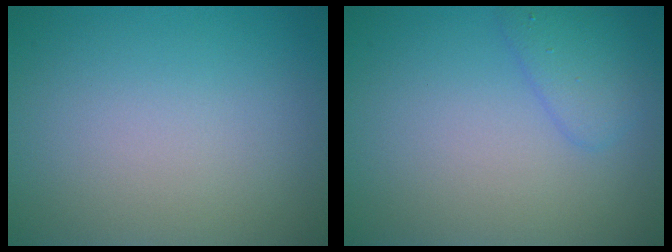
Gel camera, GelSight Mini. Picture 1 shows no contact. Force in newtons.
{"total": 2.2, "press": 2.2, "slide": 0.1}